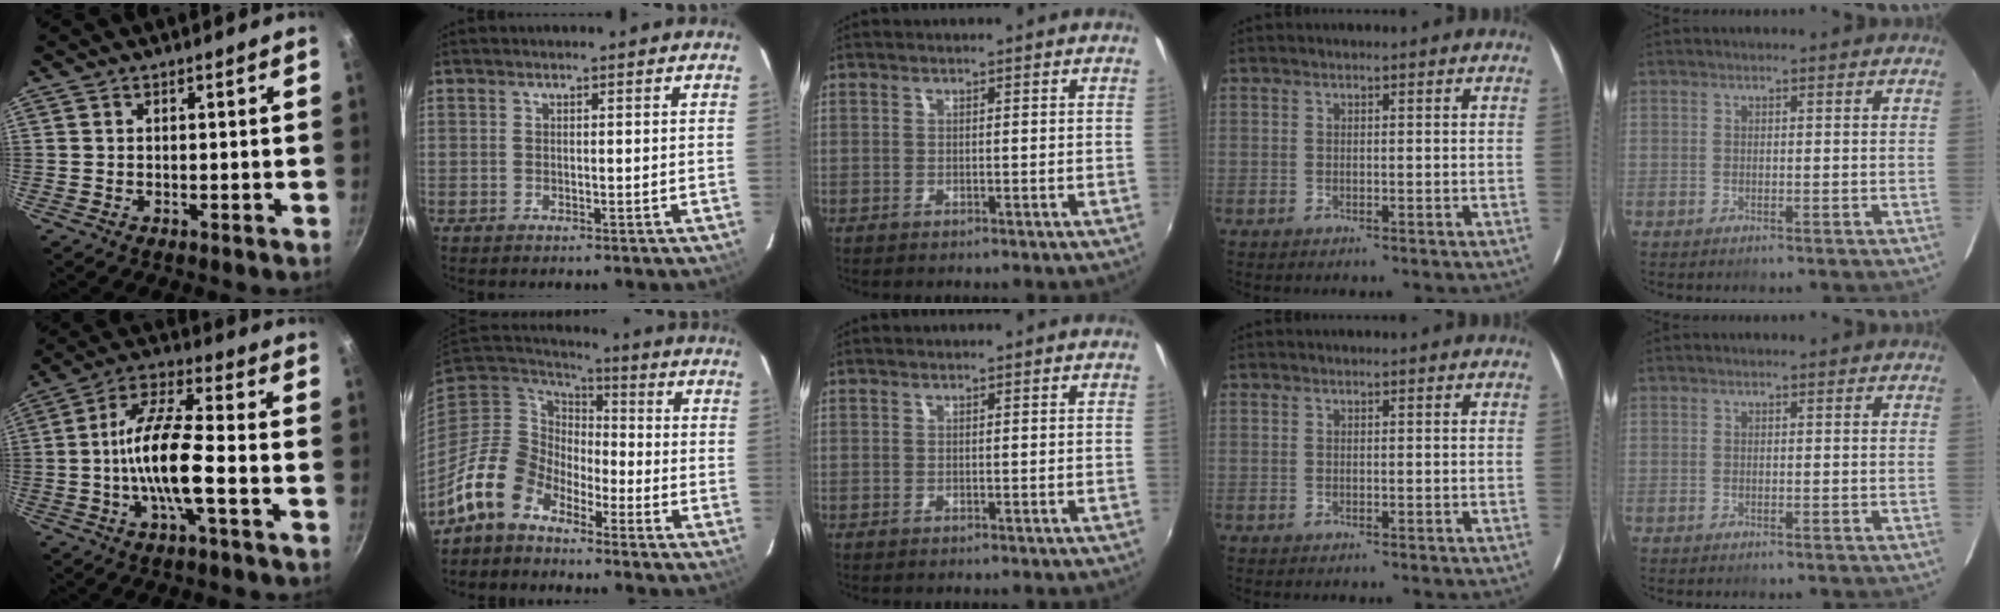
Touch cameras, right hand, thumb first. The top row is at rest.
{"thumb": {"total": 13.0, "force": [-2.7, 3.4, 12.3], "torque": [-0.235, 0.032, -0.064]}, "index": {"total": 11.9, "force": [-8.5, 7.1, 4.3], "torque": [-0.099, 0.020, -0.170]}}